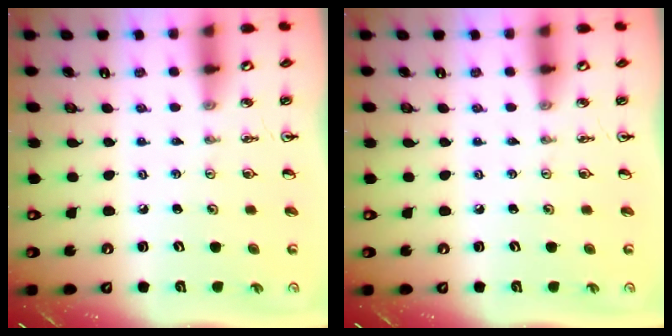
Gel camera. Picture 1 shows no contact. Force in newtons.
{"total": 0.0}